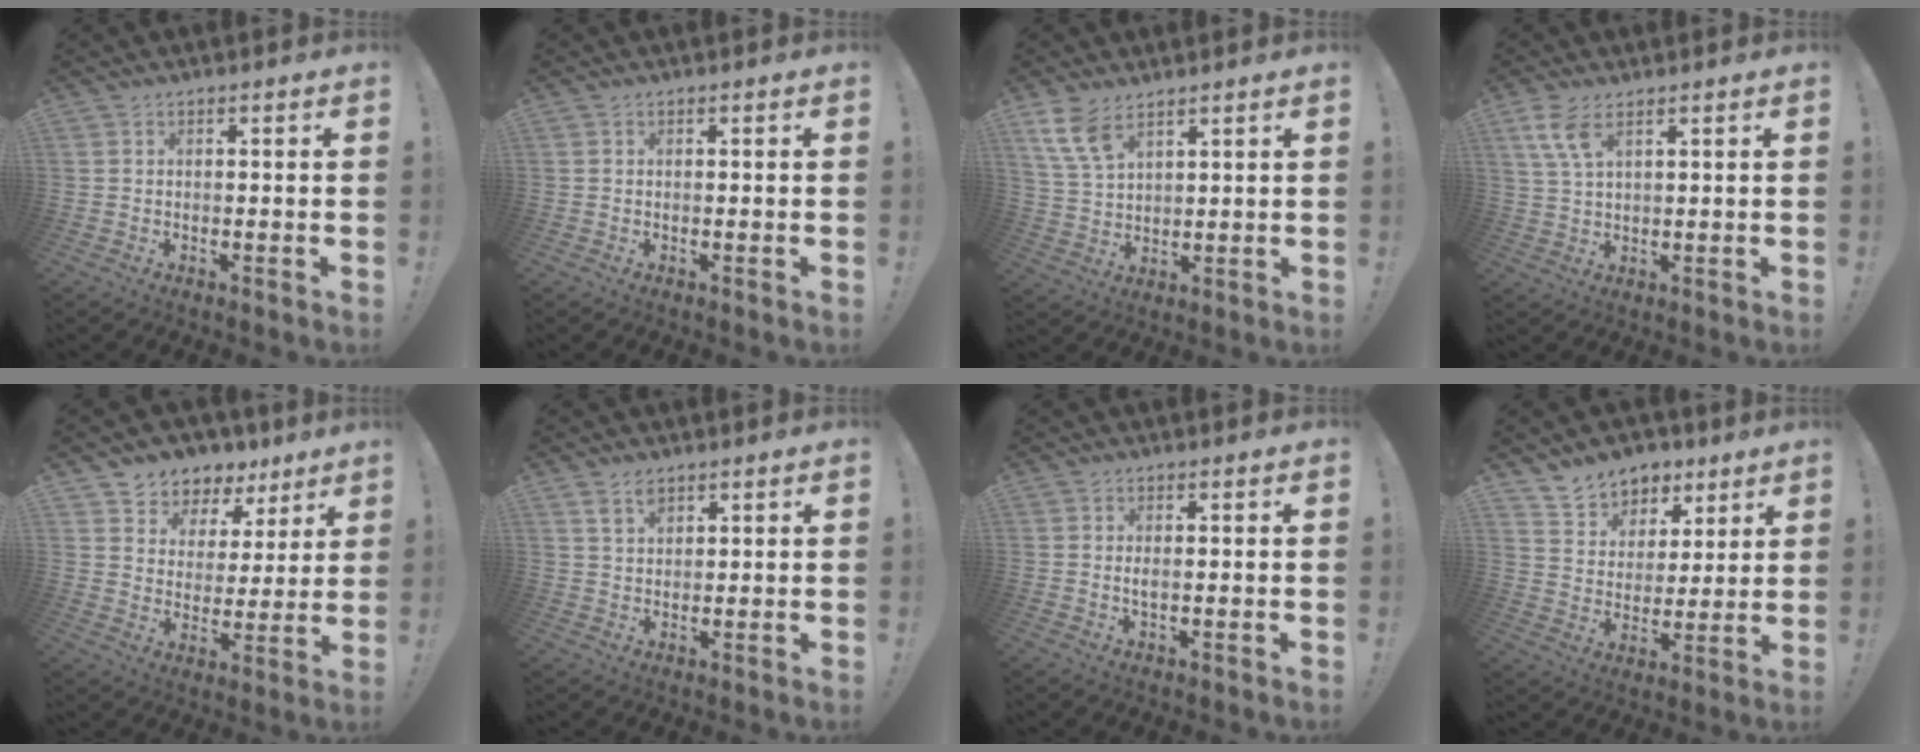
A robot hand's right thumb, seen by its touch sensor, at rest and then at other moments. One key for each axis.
{"total": 0.0}
{"total": 8.8, "fx": 5.8, "fy": 4.5, "fz": 4.8, "tx": -0.096, "ty": -0.021, "tz": 0.117}
{"total": 7.4, "fx": 4.1, "fy": 3.2, "fz": 5.3, "tx": -0.109, "ty": -0.013, "tz": 0.077}
{"total": 6.8, "fx": 4.3, "fy": 5.2, "fz": 1.2, "tx": -0.024, "ty": -0.039, "tz": 0.087}
{"total": 3.9, "fx": 2.7, "fy": 2.2, "fz": 1.9, "tx": -0.025, "ty": -0.015, "tz": 0.048}
{"total": 1.6, "fx": 0.0, "fy": 0.4, "fz": 1.6, "tx": -0.029, "ty": -0.002, "tz": 0.000}
{"total": 9.1, "fx": 6.6, "fy": 6.2, "fz": 1.0, "tx": -0.019, "ty": -0.054, "tz": 0.130}